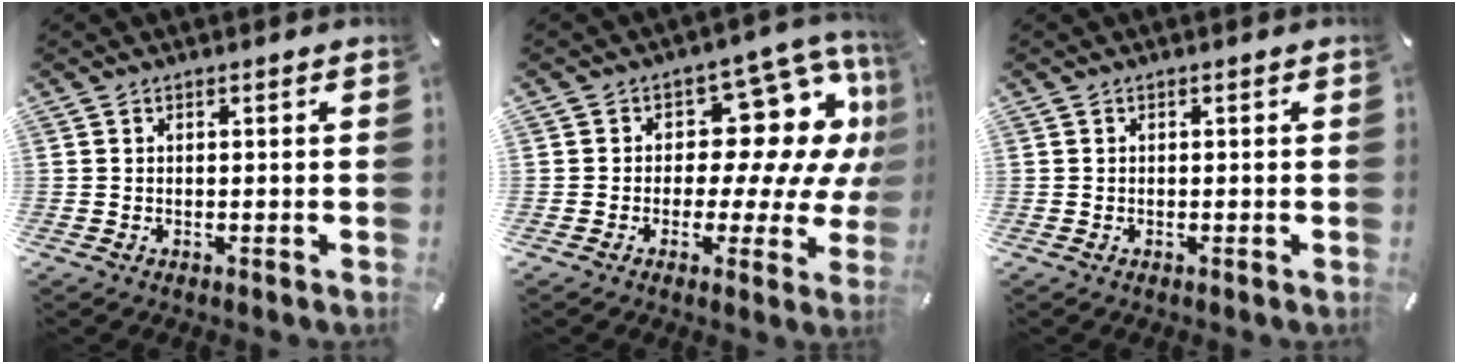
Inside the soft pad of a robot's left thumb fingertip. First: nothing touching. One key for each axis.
{"total": 16.3, "fx": 5.3, "fy": 10.2, "fz": 11.5, "tx": -0.146, "ty": -0.041, "tz": 0.088}
{"total": 0.0}